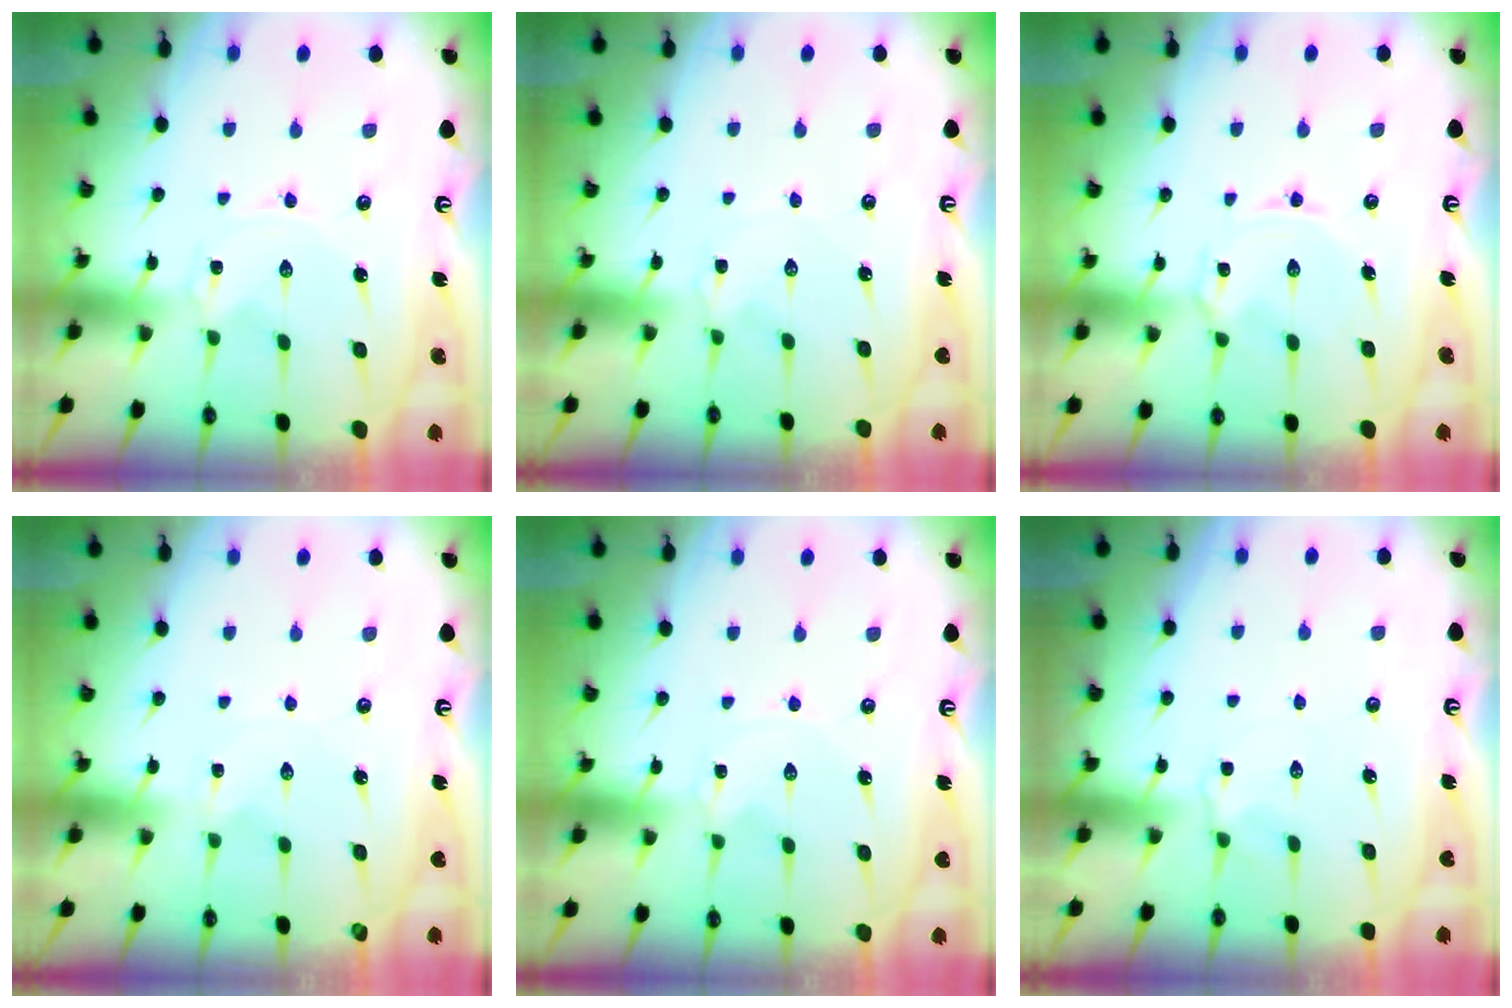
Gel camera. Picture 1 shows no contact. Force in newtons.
{"total": 1.5, "press": 1.4, "slide": 0.2}
{"total": 2.8, "press": 2.7, "slide": 0.5}
{"total": 0.7, "press": 0.7, "slide": 0.1}
{"total": 1.5, "press": 1.4, "slide": 0.2}
{"total": 2.3, "press": 2.0, "slide": 1.2}